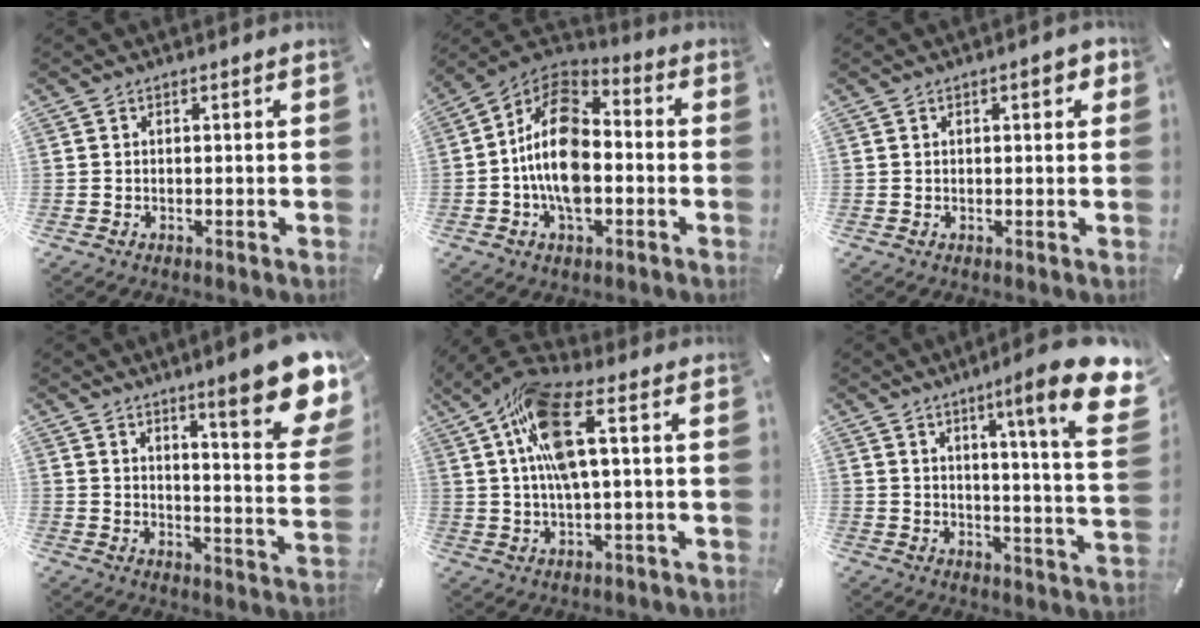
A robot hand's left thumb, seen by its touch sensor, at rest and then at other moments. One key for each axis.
{"total": 15.3, "fx": -3.2, "fy": 9.6, "fz": 11.5, "tx": -0.236, "ty": 0.017, "tz": -0.064}
{"total": 3.1, "fx": 1.1, "fy": 1.3, "fz": 2.6, "tx": -0.037, "ty": -0.001, "tz": 0.014}
{"total": 16.5, "fx": 10.7, "fy": 3.5, "fz": 12.0, "tx": -0.171, "ty": -0.081, "tz": 0.171}
{"total": 12.6, "fx": 2.9, "fy": 3.4, "fz": 11.7, "tx": -0.229, "ty": -0.008, "tz": 0.049}
{"total": 16.5, "fx": 8.2, "fy": 1.3, "fz": 14.3, "tx": -0.210, "ty": -0.057, "tz": 0.113}